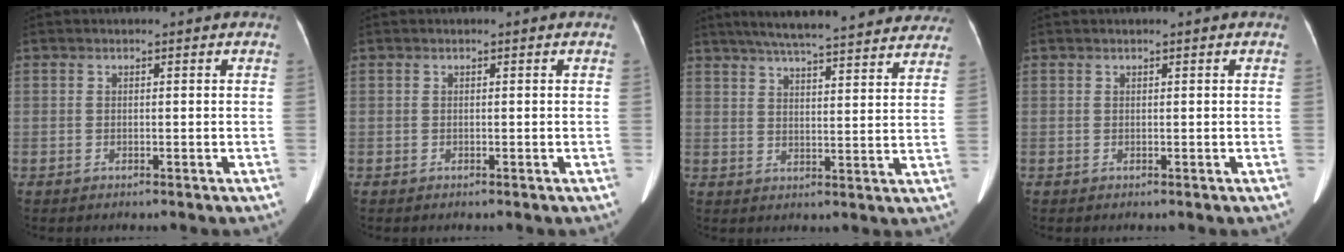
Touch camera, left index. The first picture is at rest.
{"total": 0.0}
{"total": 25.5, "force": [22.2, 3.8, 11.9], "torque": [-0.184, 0.000, 0.272]}
{"total": 1.2, "force": [-1.1, -0.3, -0.3], "torque": [0.002, -0.003, -0.012]}